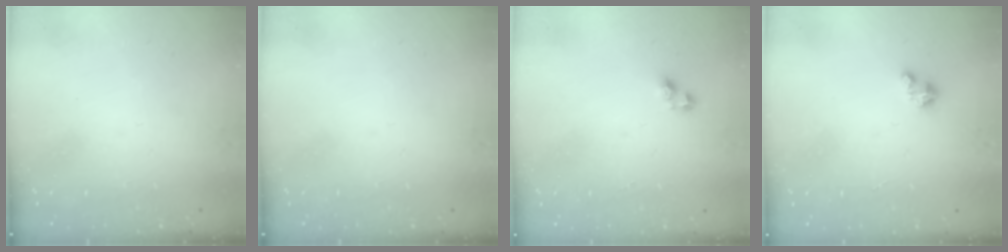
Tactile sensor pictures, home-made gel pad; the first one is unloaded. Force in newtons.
{"total": 0.0}
{"total": 3.8, "press": 3.7, "slide": 0.5}
{"total": 0.9, "press": 0.9, "slide": 0.2}